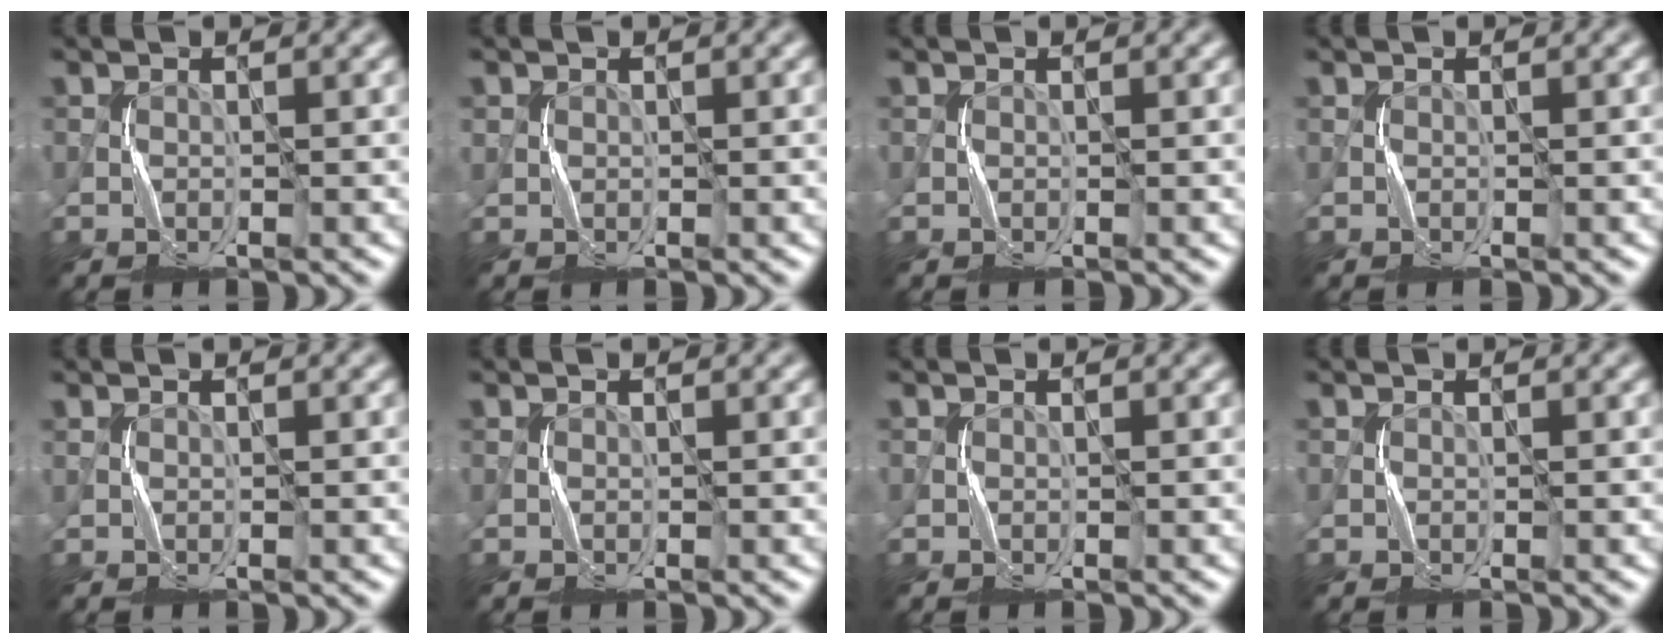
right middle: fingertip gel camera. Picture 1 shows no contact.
{"total": 0.5, "force": [0.1, 0.5, -0.1], "torque": [-0.001, -0.001, 0.004]}
{"total": 0.0}
{"total": 0.0}
{"total": 0.0}
{"total": 0.0}
{"total": 0.0}
{"total": 0.0}